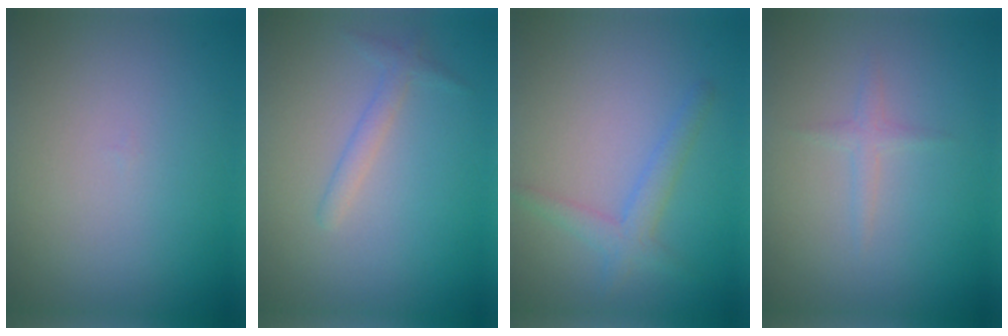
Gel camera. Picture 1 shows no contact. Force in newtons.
{"total": 1.4, "press": 1.4, "slide": 0.1}
{"total": 2.2, "press": 2.2, "slide": 0.1}
{"total": 1.1, "press": 1.1, "slide": 0.1}